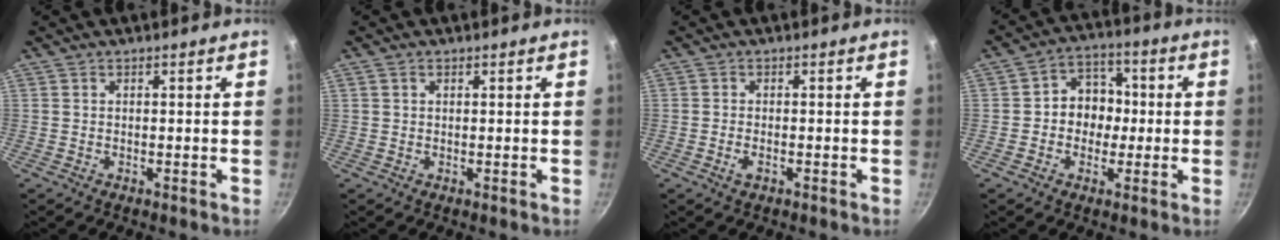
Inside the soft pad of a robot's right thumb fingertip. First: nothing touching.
{"total": 0.9, "force": [0.4, 0.6, 0.5], "torque": [-0.008, 0.001, 0.008]}
{"total": 1.6, "force": [-0.8, 0.7, 1.3], "torque": [-0.031, 0.001, -0.017]}
{"total": 8.4, "force": [-0.3, 7.2, 4.3], "torque": [-0.012, 0.021, -0.016]}